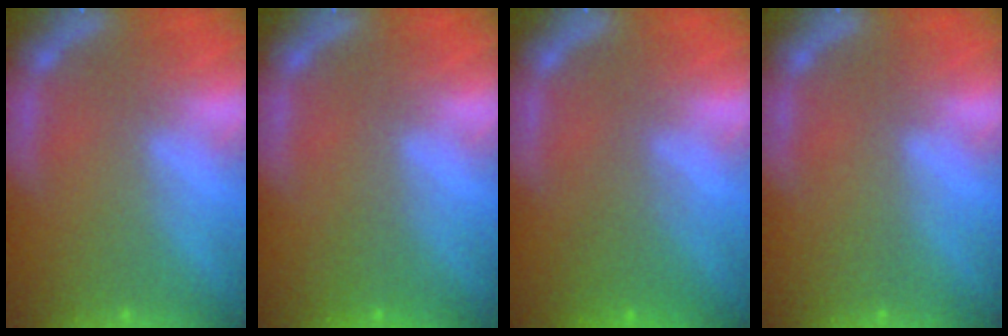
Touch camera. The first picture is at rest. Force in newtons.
{"total": 1.0}
{"total": 2.5}
{"total": 0.0}